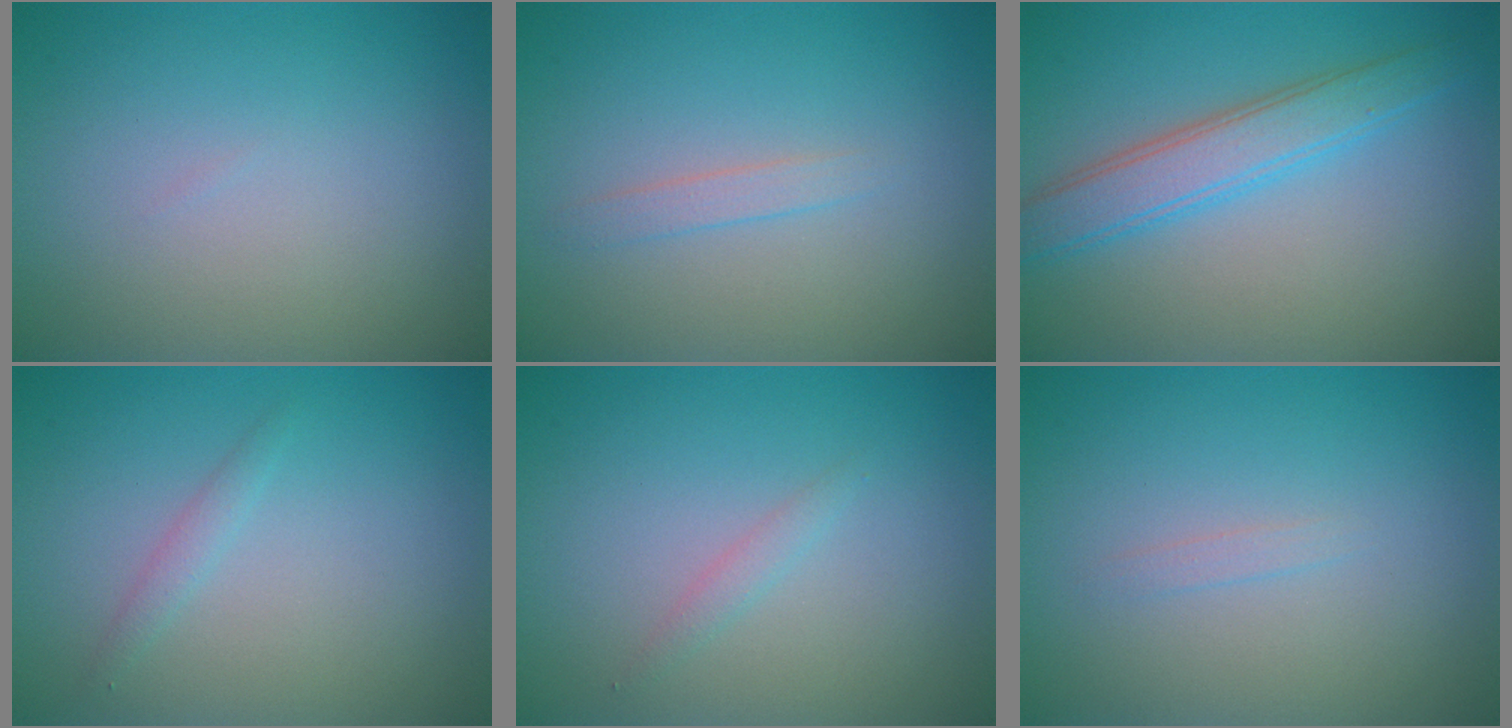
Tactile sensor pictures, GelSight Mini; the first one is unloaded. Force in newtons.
{"total": 1.1, "press": 1.1, "slide": 0.0}
{"total": 4.1, "press": 4.1, "slide": 0.1}
{"total": 0.9, "press": 0.9, "slide": 0.1}
{"total": 0.9, "press": 0.9, "slide": 0.1}
{"total": 0.6, "press": 0.6, "slide": 0.1}